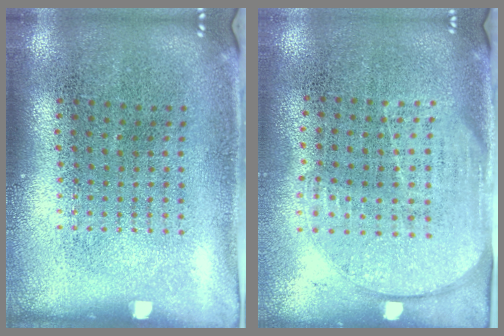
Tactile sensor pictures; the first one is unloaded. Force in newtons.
{"total": 1.7, "press": 1.5, "slide": 0.8}